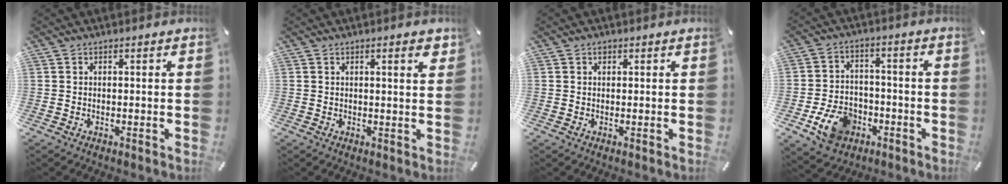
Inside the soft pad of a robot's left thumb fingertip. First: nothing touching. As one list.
[{"total": 2.7, "force": [1.3, 0.3, 2.3], "torque": [-0.039, -0.002, 0.018]}, {"total": 0.7, "force": [0.3, 0.6, 0.3], "torque": [-0.005, 0.002, 0.005]}, {"total": 10.6, "force": [-4.6, 7.8, 5.4], "torque": [-0.105, 0.028, -0.080]}]